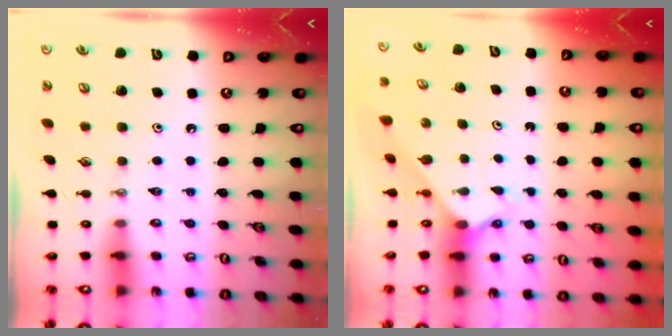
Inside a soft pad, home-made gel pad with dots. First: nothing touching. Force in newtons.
{"total": 2.0, "press": 2.0, "slide": 0.2}